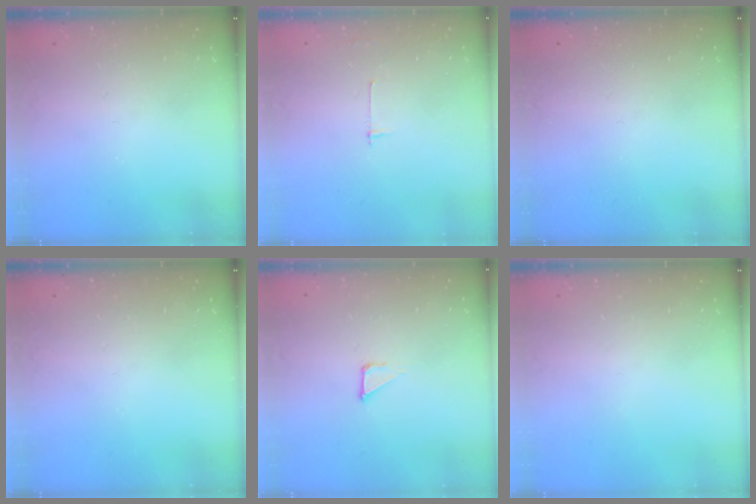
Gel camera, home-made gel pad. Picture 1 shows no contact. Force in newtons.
{"total": 2.7, "press": 2.7, "slide": 0.3}
{"total": 0.0}
{"total": 0.0}
{"total": 2.8, "press": 2.8, "slide": 0.1}
{"total": 0.0}